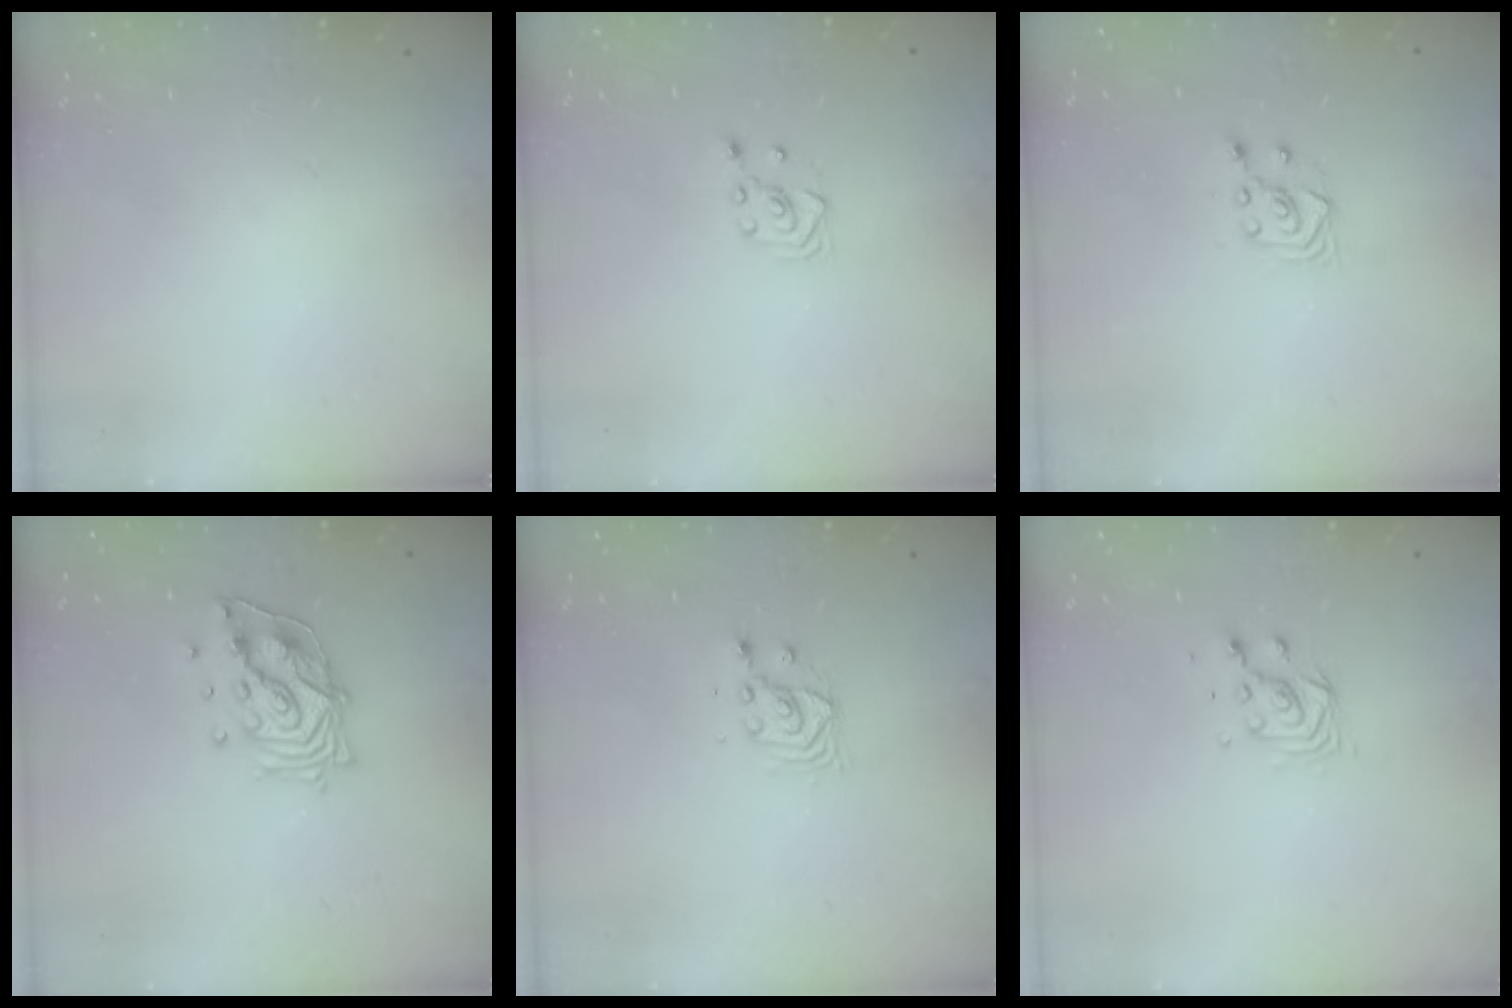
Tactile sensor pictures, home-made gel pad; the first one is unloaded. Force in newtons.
{"total": 3.0, "press": 2.6, "slide": 1.5}
{"total": 3.6, "press": 3.2, "slide": 1.6}
{"total": 14.1, "press": 14.0, "slide": 1.8}
{"total": 3.8, "press": 3.8, "slide": 0.2}
{"total": 5.2, "press": 5.2, "slide": 0.3}